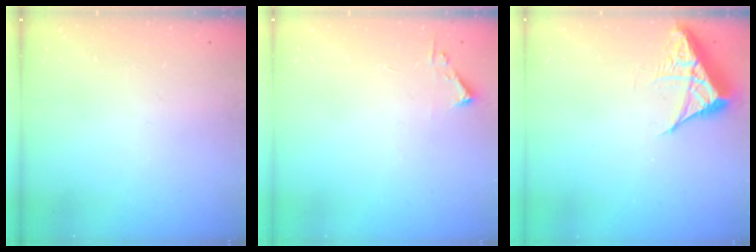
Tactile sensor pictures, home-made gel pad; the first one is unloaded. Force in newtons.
{"total": 2.4, "press": 2.4, "slide": 0.3}
{"total": 6.9, "press": 6.8, "slide": 0.6}